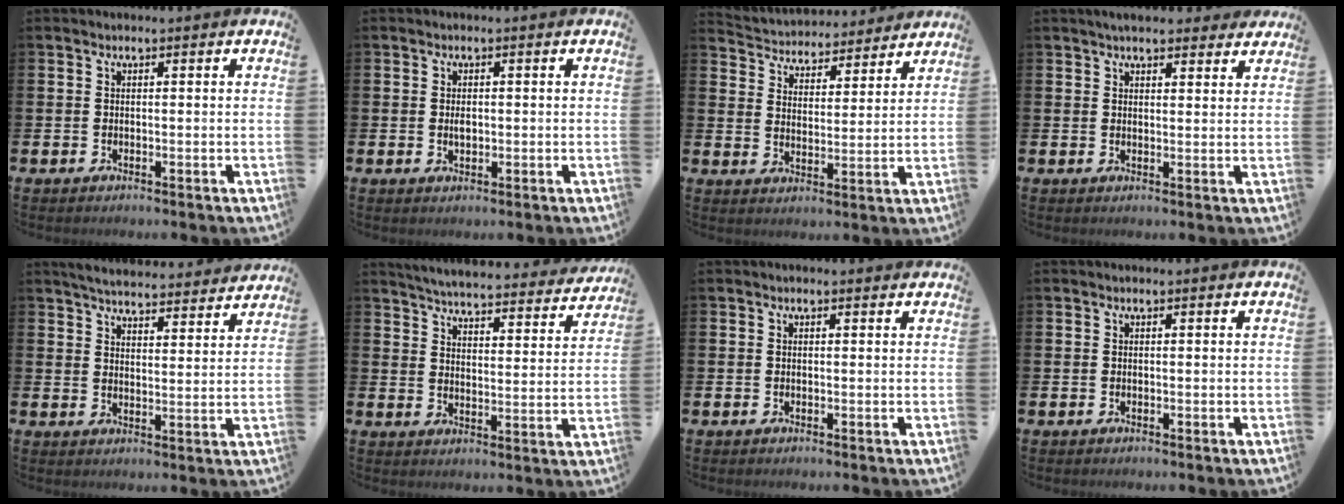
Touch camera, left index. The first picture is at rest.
{"total": 1.3, "force": [0.1, 0.7, 1.1], "torque": [-0.021, 0.004, 0.000]}
{"total": 4.5, "force": [4.2, 1.5, -0.3], "torque": [-0.028, -0.036, 0.071]}
{"total": 3.7, "force": [3.5, 1.0, 1.0], "torque": [-0.013, -0.013, 0.061]}
{"total": 5.4, "force": [5.3, 0.6, 0.7], "torque": [-0.031, -0.036, 0.093]}
{"total": 5.1, "force": [4.9, 0.4, 1.1], "torque": [-0.041, -0.042, 0.082]}
{"total": 0.0}
{"total": 0.0}